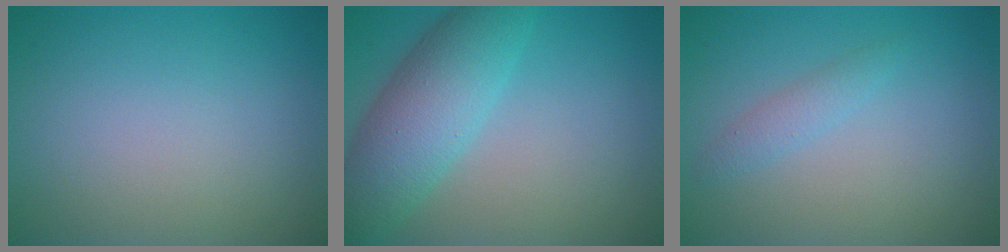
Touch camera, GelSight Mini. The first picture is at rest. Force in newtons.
{"total": 6.9, "press": 6.9, "slide": 0.1}
{"total": 1.4, "press": 1.4, "slide": 0.0}